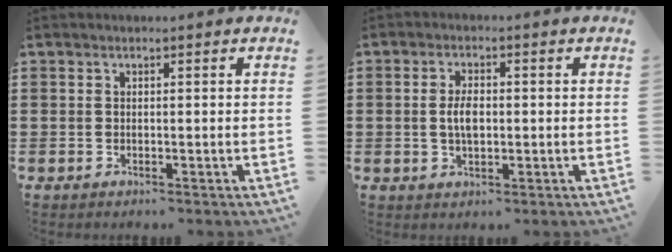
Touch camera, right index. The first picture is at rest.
{"total": 3.7, "force": [0.0, 1.8, 3.3], "torque": [-0.073, 0.002, -0.003]}